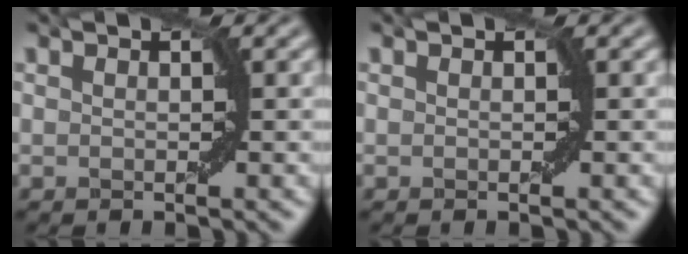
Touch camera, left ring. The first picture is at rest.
{"total": 0.0}